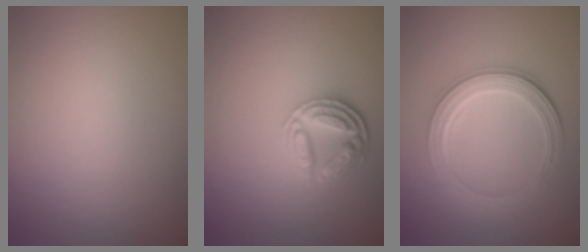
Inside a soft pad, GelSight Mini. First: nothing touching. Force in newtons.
{"total": 4.4, "press": 3.4, "slide": 2.8}
{"total": 4.7, "press": 3.6, "slide": 2.9}